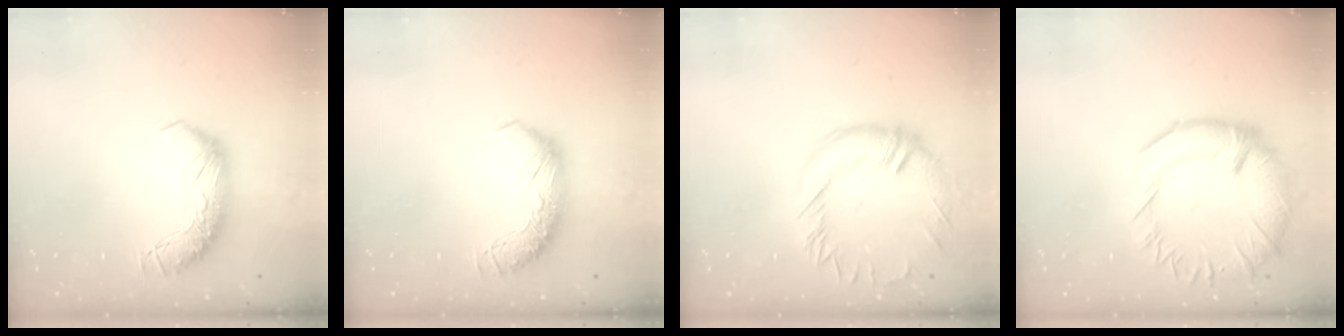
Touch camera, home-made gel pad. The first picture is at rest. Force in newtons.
{"total": 0.0}
{"total": 2.3, "press": 2.0, "slide": 1.2}
{"total": 8.5, "press": 7.8, "slide": 3.4}